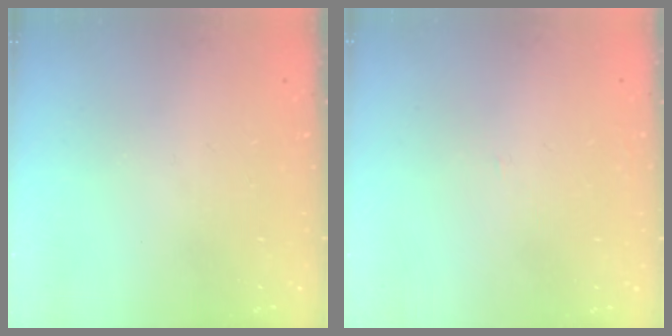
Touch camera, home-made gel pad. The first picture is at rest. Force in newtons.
{"total": 0.9, "press": 0.9, "slide": 0.1}